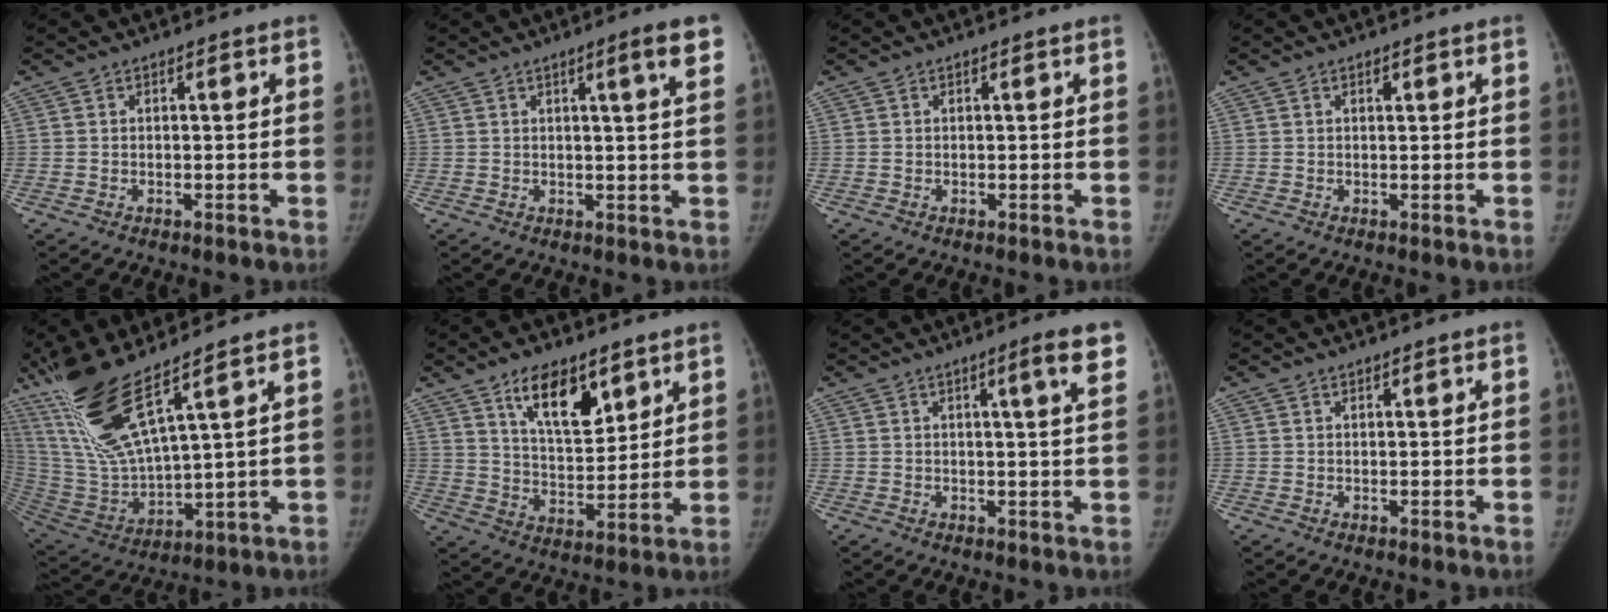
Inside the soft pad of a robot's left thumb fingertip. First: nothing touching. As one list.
[{"total": 5.2, "force": [2.7, -0.1, 4.4], "torque": [-0.055, -0.014, 0.036]}, {"total": 0.0}, {"total": 0.5, "force": [0.3, 0.3, 0.3], "torque": [0.005, -0.007, 0.004]}, {"total": 18.6, "force": [11.5, 2.9, 14.3], "torque": [-0.295, -0.060, 0.237]}, {"total": 12.2, "force": [7.3, 5.8, 7.9], "torque": [-0.096, -0.055, 0.132]}, {"total": 5.8, "force": [3.1, 0.0, 4.9], "torque": [-0.062, -0.015, 0.041]}, {"total": 0.6, "force": [0.6, 0.2, -0.1], "torque": [0.010, -0.011, 0.009]}]